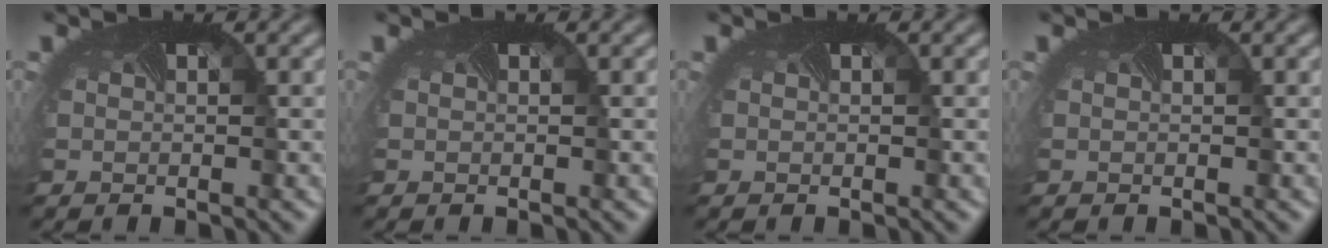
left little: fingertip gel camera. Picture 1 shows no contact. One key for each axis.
{"total": 0.0}
{"total": 0.0}
{"total": 0.0}